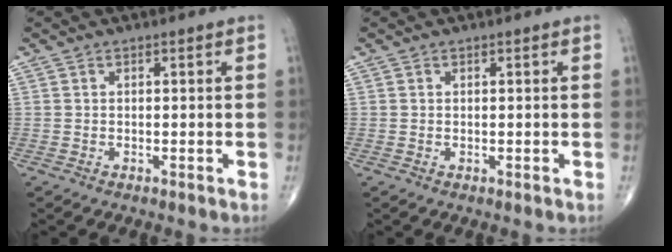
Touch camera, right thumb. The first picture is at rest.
{"total": 0.0}